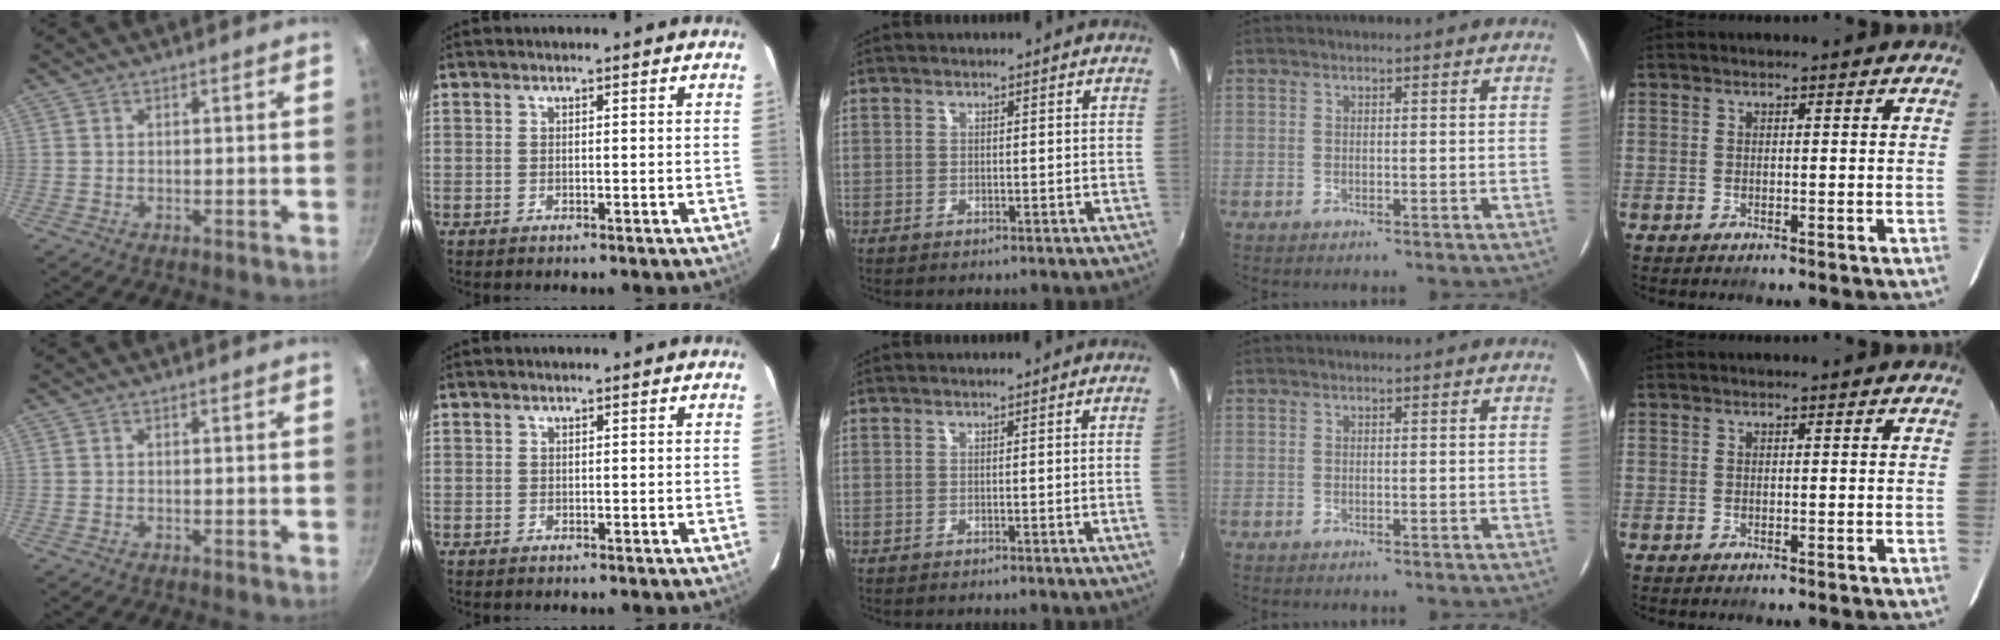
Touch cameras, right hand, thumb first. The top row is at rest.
{"middle": {"total": 1.6, "force": [-0.1, -0.9, 1.3], "torque": [-0.012, -0.014, -0.001]}}